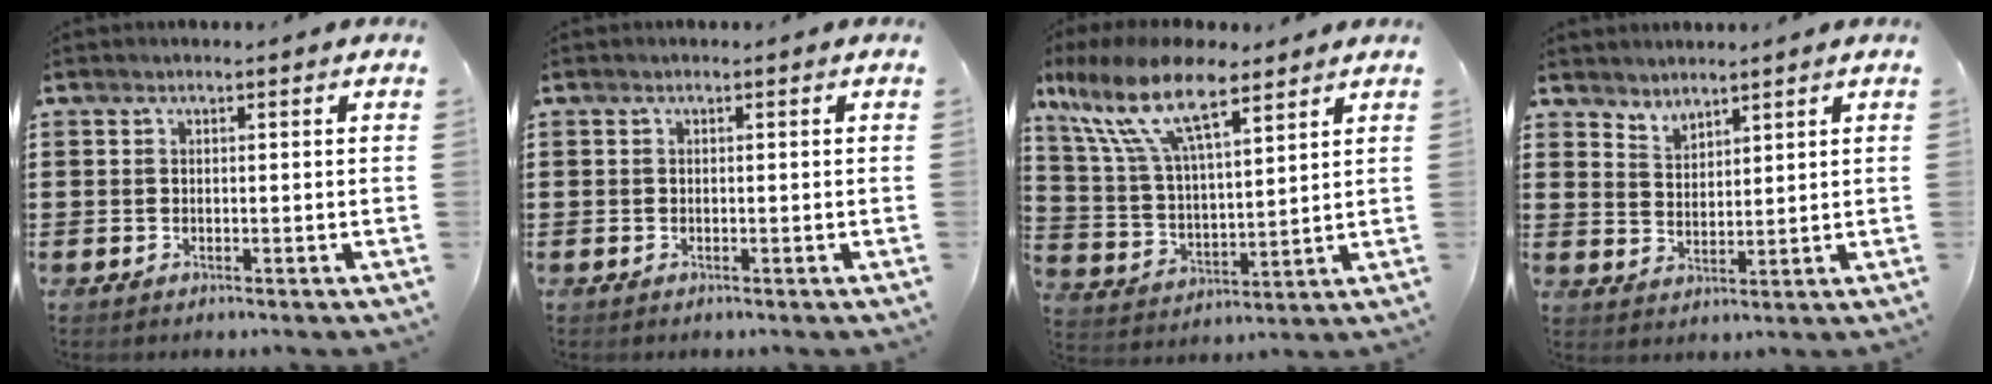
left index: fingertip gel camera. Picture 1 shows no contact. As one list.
[{"total": 0.0}, {"total": 14.5, "force": [9.5, 4.8, 9.8], "torque": [-0.226, -0.022, 0.169]}, {"total": 3.0, "force": [2.9, 0.6, -0.3], "torque": [-0.003, -0.007, 0.057]}]